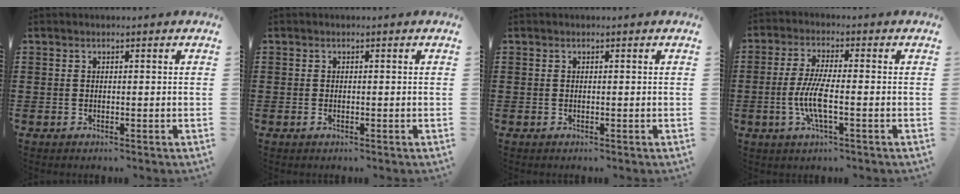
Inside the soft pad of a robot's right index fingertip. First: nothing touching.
{"total": 0.5, "force": [-0.3, 0.2, 0.4], "torque": [-0.009, -0.003, -0.004]}
{"total": 0.0}
{"total": 6.5, "force": [-1.7, 1.5, 6.1], "torque": [-0.141, -0.011, -0.039]}